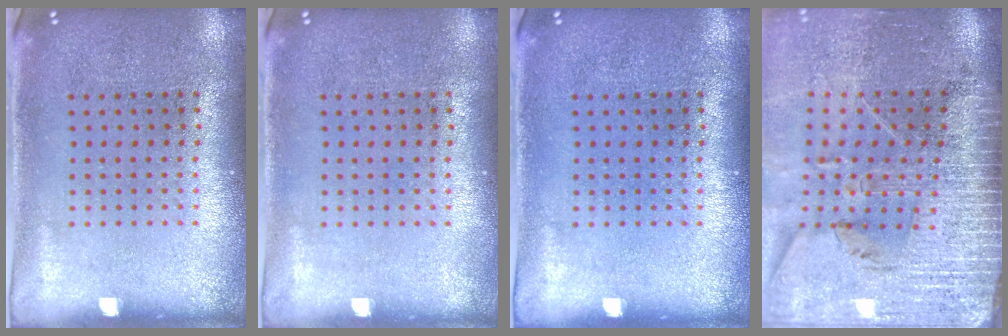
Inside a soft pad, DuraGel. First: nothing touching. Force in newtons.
{"total": 0.0}
{"total": 0.0}
{"total": 3.9, "press": 3.4, "slide": 2.0}